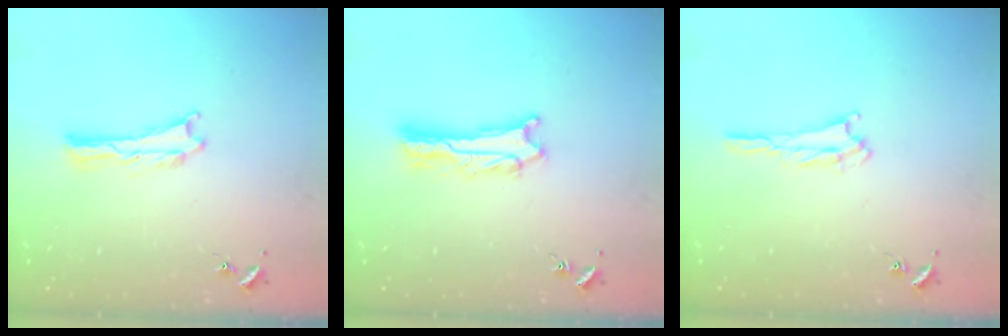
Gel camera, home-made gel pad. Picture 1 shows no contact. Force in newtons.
{"total": 3.3, "press": 3.3, "slide": 0.5}
{"total": 2.3, "press": 2.2, "slide": 0.4}